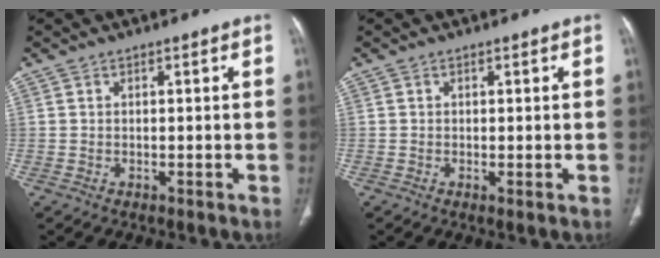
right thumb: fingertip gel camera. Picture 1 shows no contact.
{"total": 0.6, "force": [0.0, 0.0, 0.6], "torque": [-0.015, -0.004, 0.000]}